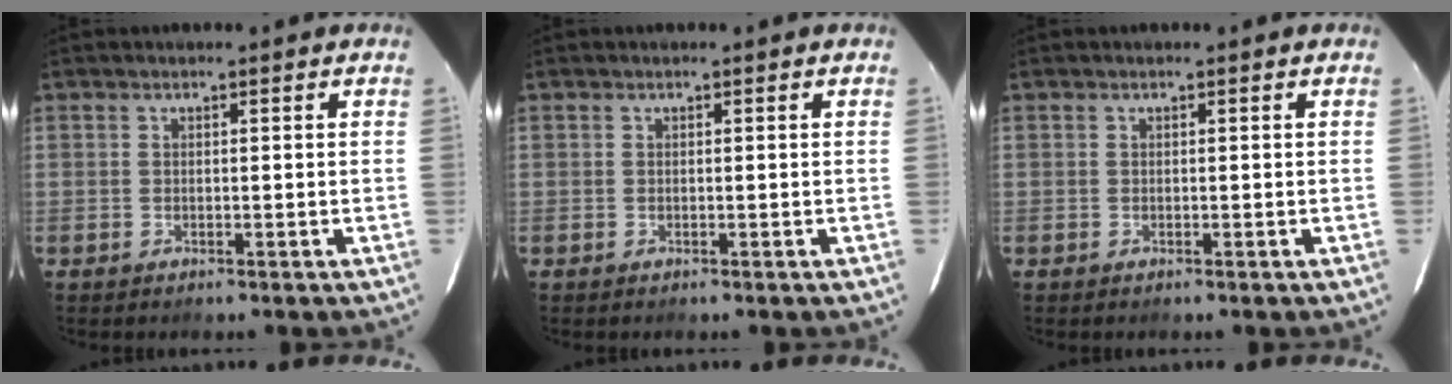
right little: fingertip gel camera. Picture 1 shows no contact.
{"total": 0.0}
{"total": 0.0}